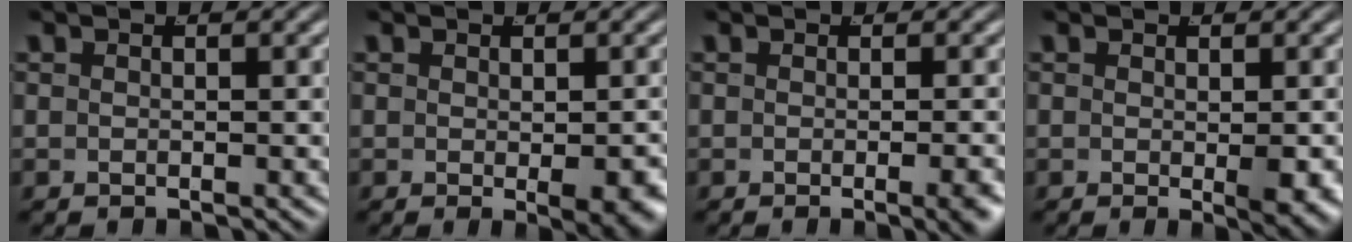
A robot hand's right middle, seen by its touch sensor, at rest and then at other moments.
{"total": 2.3, "force": [-0.6, 0.6, 2.1], "torque": [-0.015, -0.012, -0.005]}
{"total": 1.5, "force": [-0.8, -0.3, 1.2], "torque": [-0.015, 0.001, -0.012]}
{"total": 1.9, "force": [-0.3, 0.4, 1.9], "torque": [-0.015, -0.011, -0.002]}